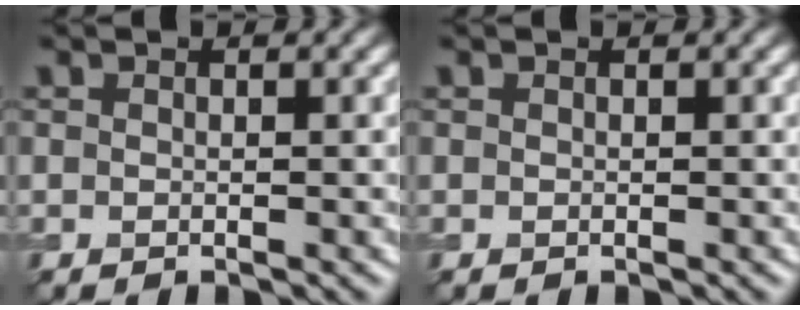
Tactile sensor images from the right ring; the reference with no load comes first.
{"total": 0.0}